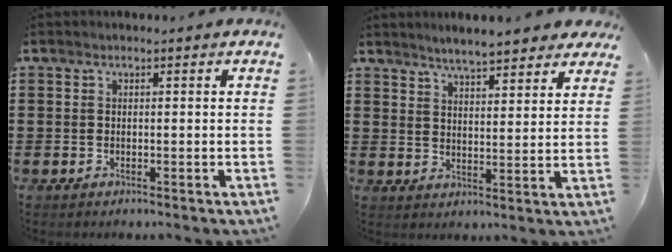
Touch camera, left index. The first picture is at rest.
{"total": 5.1, "force": [4.9, 0.5, 1.4], "torque": [-0.046, -0.015, 0.087]}